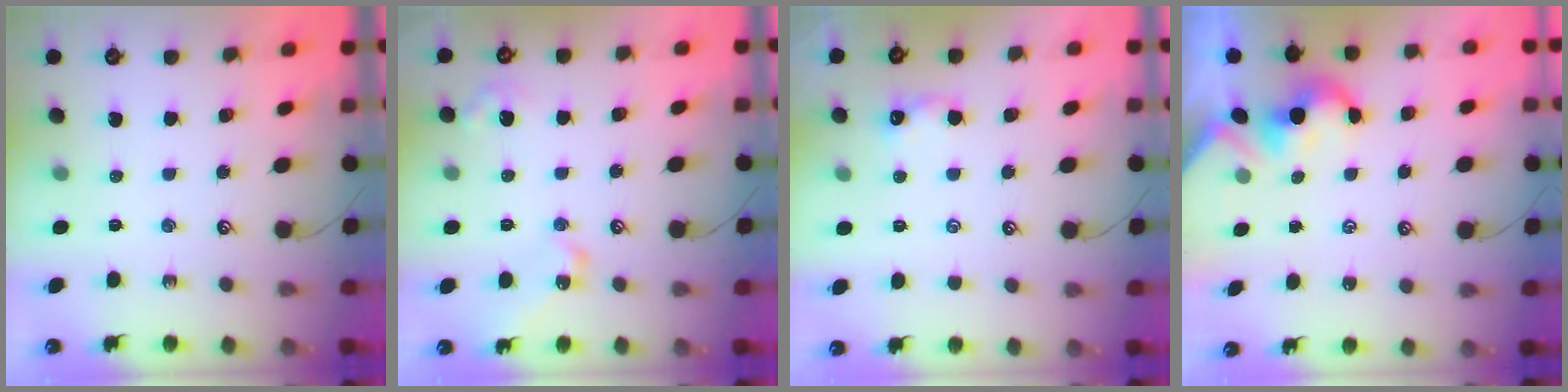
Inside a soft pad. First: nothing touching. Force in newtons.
{"total": 7.6, "press": 7.5, "slide": 0.7}
{"total": 0.7, "press": 0.5, "slide": 0.5}
{"total": 2.1, "press": 2.0, "slide": 0.3}